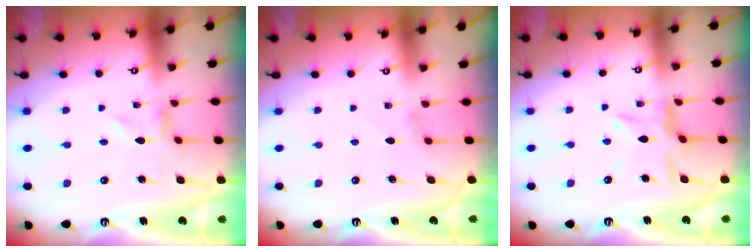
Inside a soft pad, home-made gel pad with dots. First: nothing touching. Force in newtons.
{"total": 0.7, "press": 0.6, "slide": 0.3}
{"total": 7.7, "press": 7.7, "slide": 0.8}